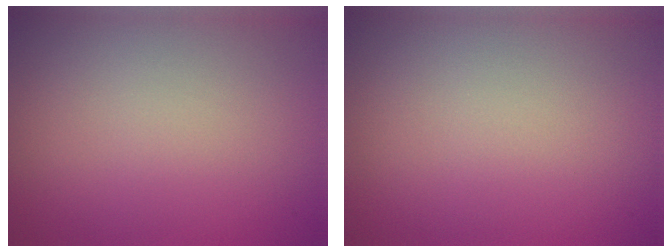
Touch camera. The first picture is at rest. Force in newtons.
{"total": 0.0}